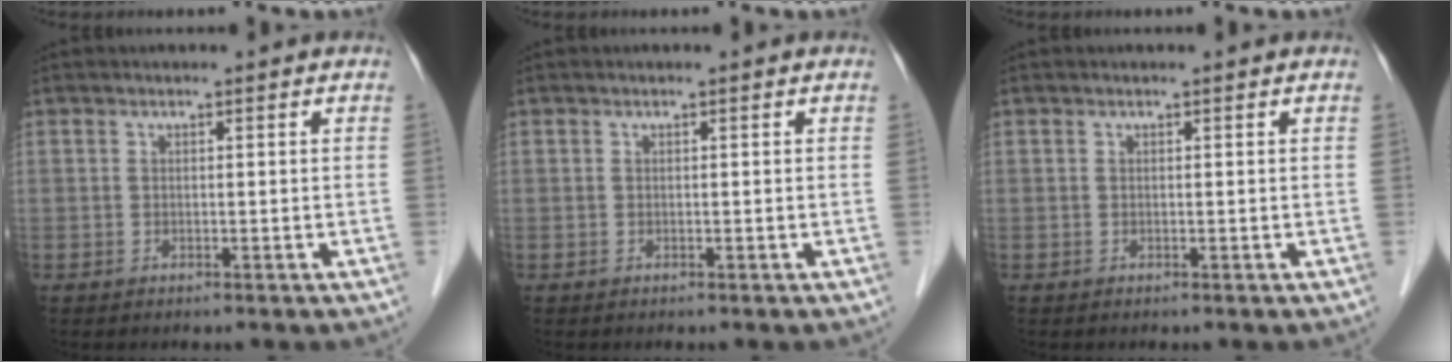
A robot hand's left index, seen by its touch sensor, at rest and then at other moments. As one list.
[{"total": 0.0}, {"total": 0.0}]